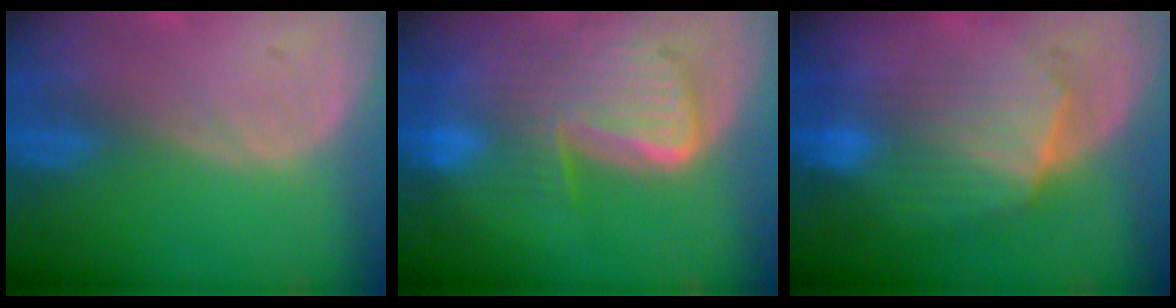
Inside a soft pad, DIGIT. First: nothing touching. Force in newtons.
{"total": 10.0, "press": 8.6, "slide": 5.0}
{"total": 7.0, "press": 6.9, "slide": 1.2}